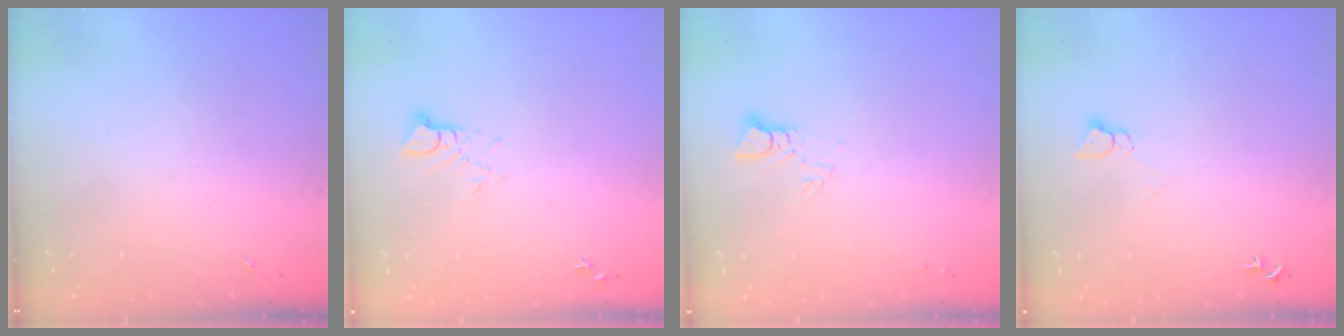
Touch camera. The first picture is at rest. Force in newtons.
{"total": 5.9, "press": 5.9, "slide": 0.6}
{"total": 2.9, "press": 2.9, "slide": 0.2}
{"total": 4.4, "press": 4.4, "slide": 0.4}